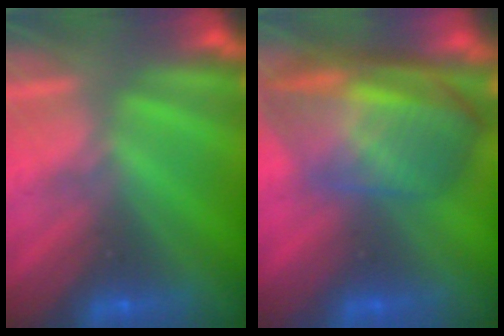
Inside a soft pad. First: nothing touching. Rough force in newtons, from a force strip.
{"total": 7.0}